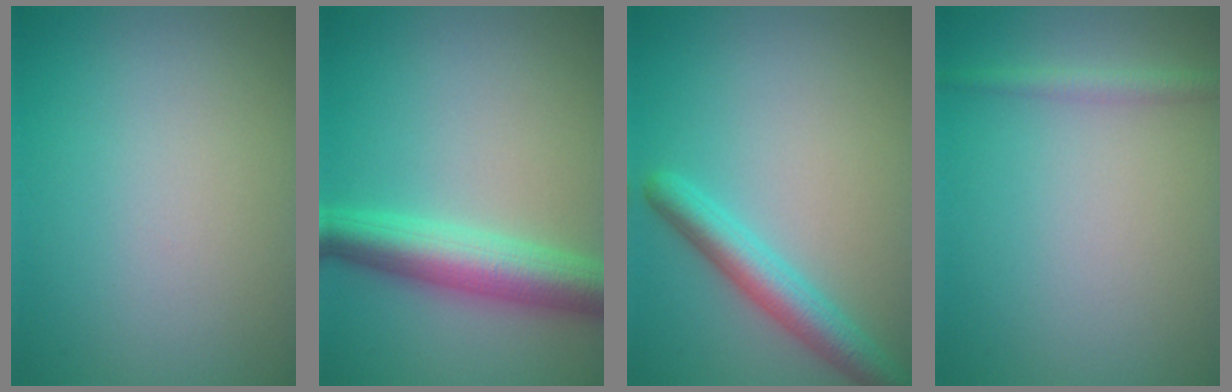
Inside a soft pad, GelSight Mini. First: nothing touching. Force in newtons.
{"total": 6.0, "press": 6.0, "slide": 0.1}
{"total": 3.8, "press": 3.8, "slide": 0.2}
{"total": 1.4, "press": 1.4, "slide": 0.1}